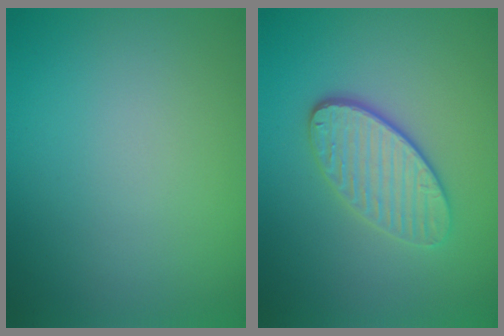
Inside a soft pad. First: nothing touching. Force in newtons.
{"total": 3.7, "press": 3.2, "slide": 1.9}